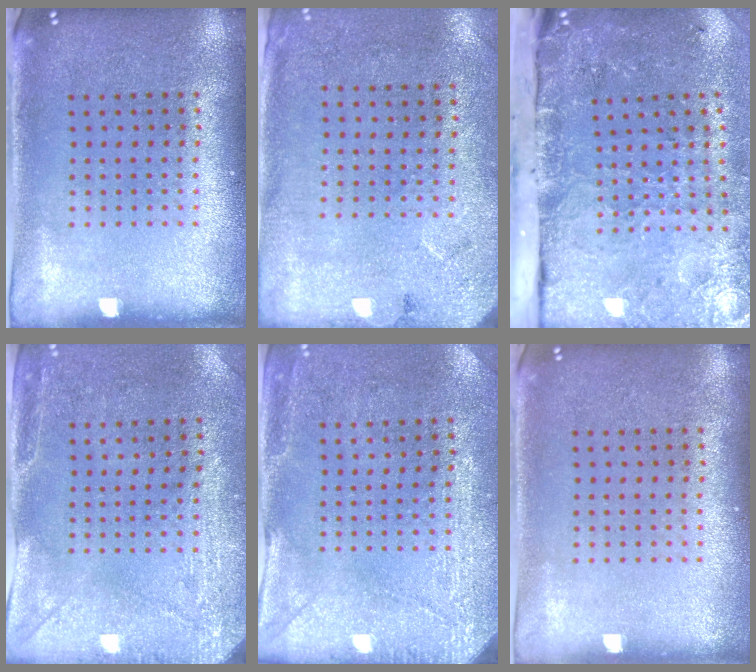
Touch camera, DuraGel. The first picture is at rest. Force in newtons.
{"total": 2.7, "press": 2.2, "slide": 1.6}
{"total": 5.1, "press": 3.7, "slide": 3.6}
{"total": 3.0, "press": 2.4, "slide": 1.8}
{"total": 3.0, "press": 2.6, "slide": 1.4}
{"total": 0.0}